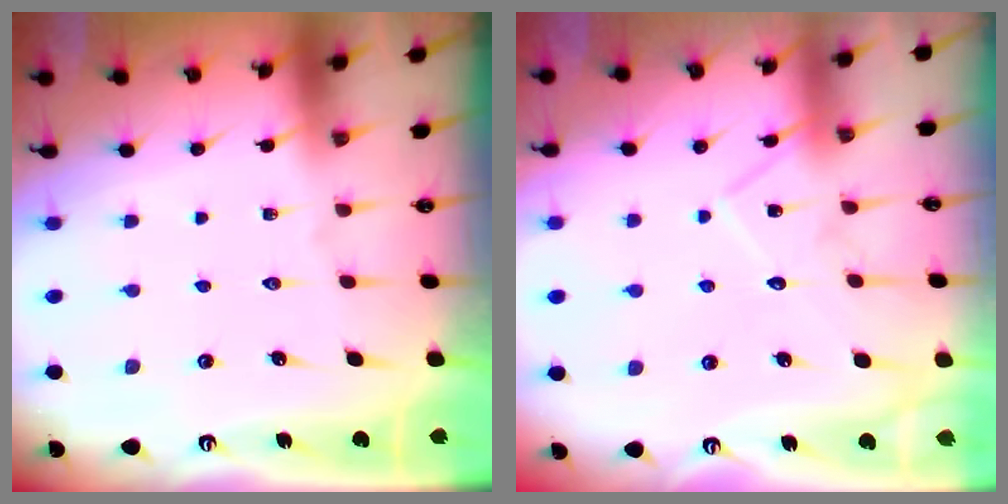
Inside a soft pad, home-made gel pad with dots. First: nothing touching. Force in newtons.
{"total": 11.6, "press": 11.5, "slide": 0.6}